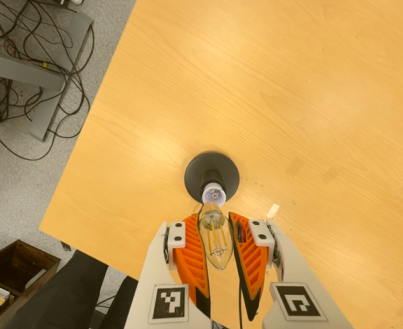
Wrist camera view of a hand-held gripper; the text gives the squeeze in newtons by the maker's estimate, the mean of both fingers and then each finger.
{"total": 22.2, "left": 24.8, "right": 19.7}